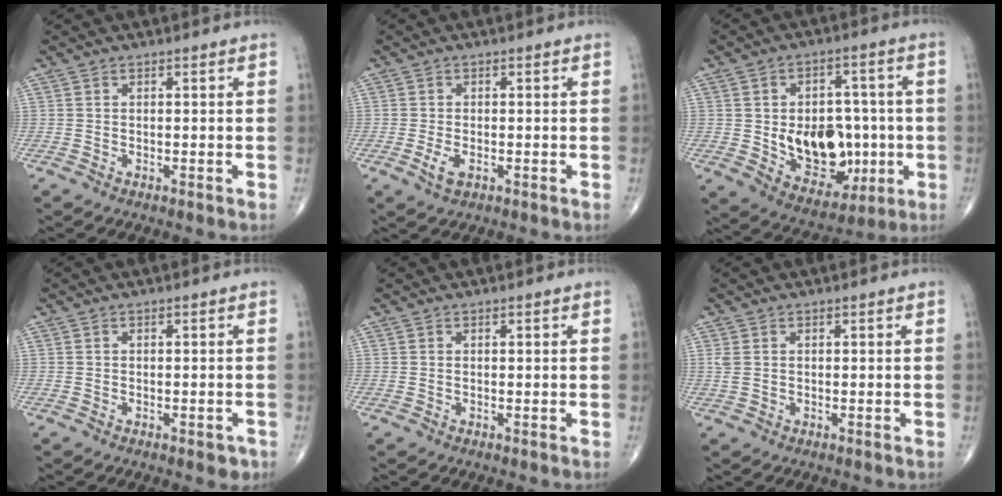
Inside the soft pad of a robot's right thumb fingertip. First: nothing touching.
{"total": 2.7, "force": [-0.8, 1.4, 2.2], "torque": [-0.045, -0.002, -0.014]}
{"total": 17.0, "force": [-1.9, 11.7, 12.2], "torque": [-0.129, 0.012, -0.005]}
{"total": 1.8, "force": [-1.0, 0.9, 1.2], "torque": [-0.005, 0.002, -0.010]}
{"total": 0.0}
{"total": 1.6, "force": [0.4, 1.0, 1.2], "torque": [-0.037, 0.008, 0.012]}